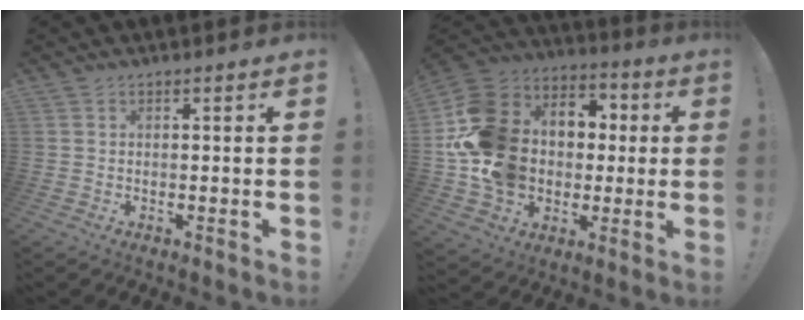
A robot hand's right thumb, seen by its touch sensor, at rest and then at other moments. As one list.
[{"total": 19.9, "force": [-0.2, 16.8, 10.7], "torque": [-0.203, 0.014, 0.030]}]